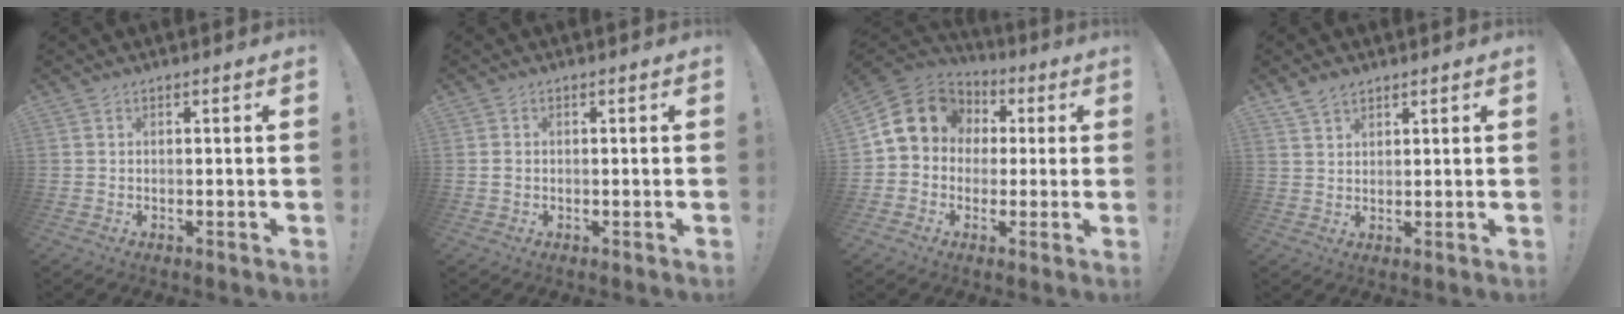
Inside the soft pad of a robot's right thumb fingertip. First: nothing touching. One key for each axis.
{"total": 0.9, "fx": -0.1, "fy": 0.8, "fz": 0.4, "tx": -0.017, "ty": 0.007, "tz": 0.001}
{"total": 13.7, "fx": 3.3, "fy": 11.6, "fz": 6.6, "tx": -0.096, "ty": -0.003, "tz": 0.070}
{"total": 3.8, "fx": 3.0, "fy": 2.0, "fz": 1.2, "tx": -0.021, "ty": -0.015, "tz": 0.057}